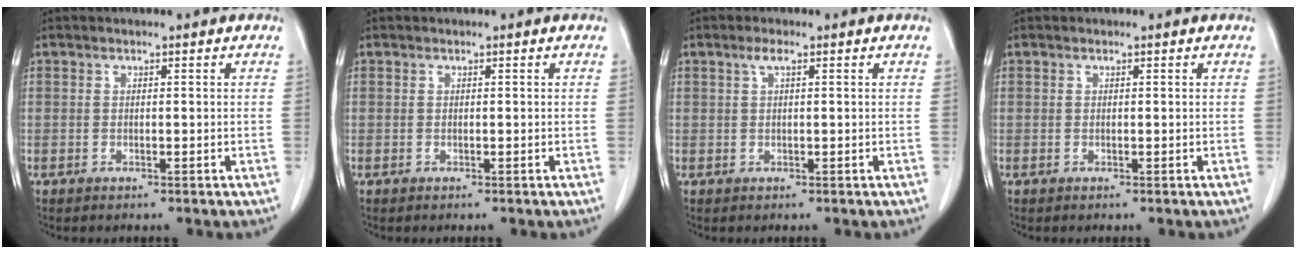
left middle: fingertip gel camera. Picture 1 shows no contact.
{"total": 0.0}
{"total": 1.5, "force": [0.8, 0.1, 1.2], "torque": [-0.031, 0.007, 0.015]}
{"total": 0.0}